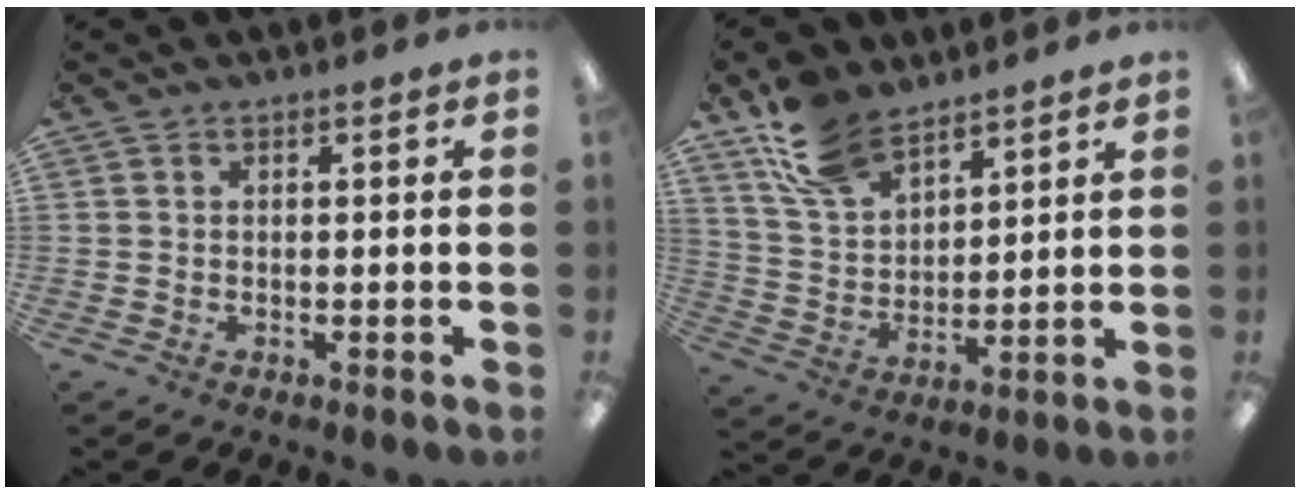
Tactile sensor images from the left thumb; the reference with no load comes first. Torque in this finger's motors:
{"motor_torque": [0.47, -0.10, 1.07, -0.92, 0.06]}